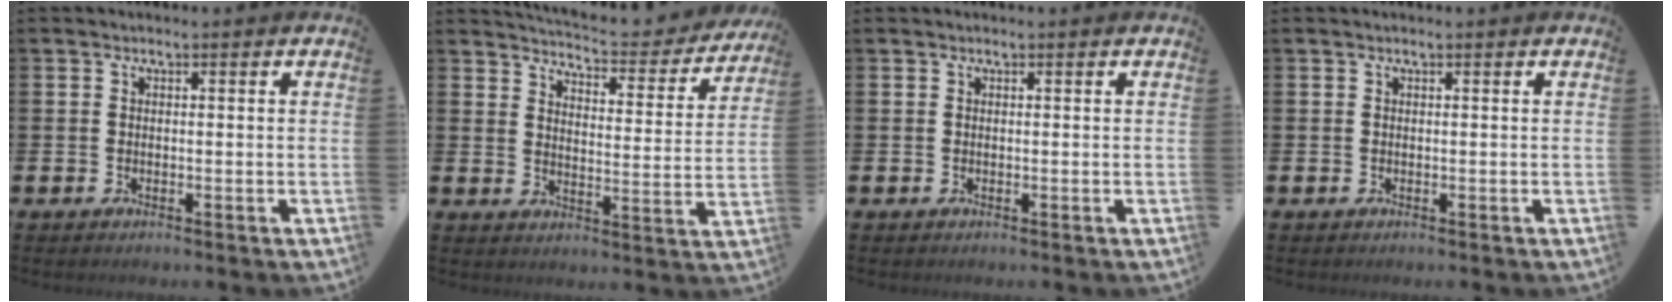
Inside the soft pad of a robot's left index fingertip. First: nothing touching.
{"total": 5.4, "force": [5.3, 0.5, 1.1], "torque": [-0.041, -0.039, 0.088]}
{"total": 0.0}
{"total": 0.0}